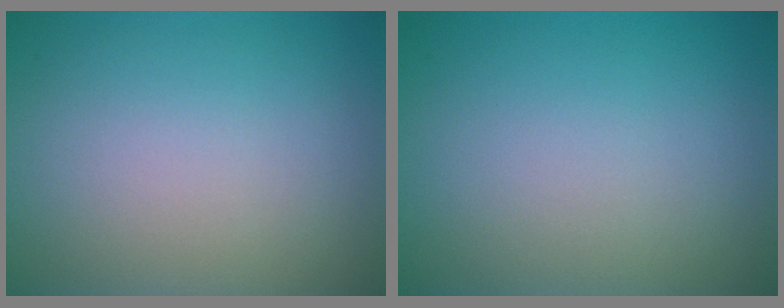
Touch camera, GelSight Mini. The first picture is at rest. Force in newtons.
{"total": 0.0}